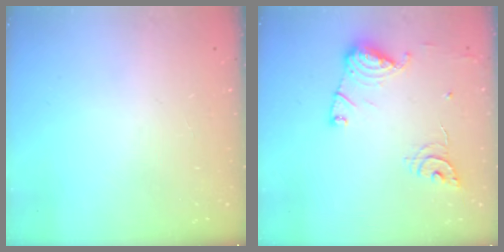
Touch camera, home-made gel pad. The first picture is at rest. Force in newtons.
{"total": 13.7, "press": 13.6, "slide": 1.5}